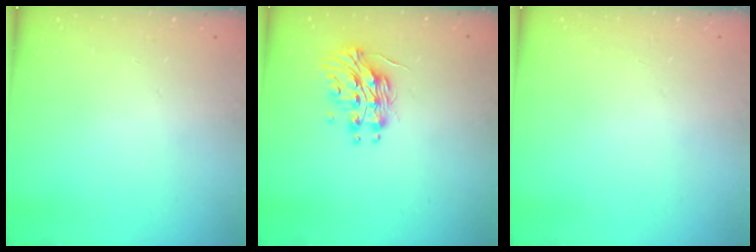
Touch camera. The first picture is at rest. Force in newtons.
{"total": 13.2, "press": 13.2, "slide": 0.8}
{"total": 0.0}